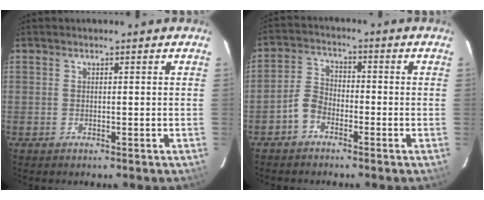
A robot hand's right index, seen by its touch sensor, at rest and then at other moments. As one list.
[{"total": 4.6, "force": [-3.0, 2.9, 2.1], "torque": [-0.048, 0.015, -0.063]}]